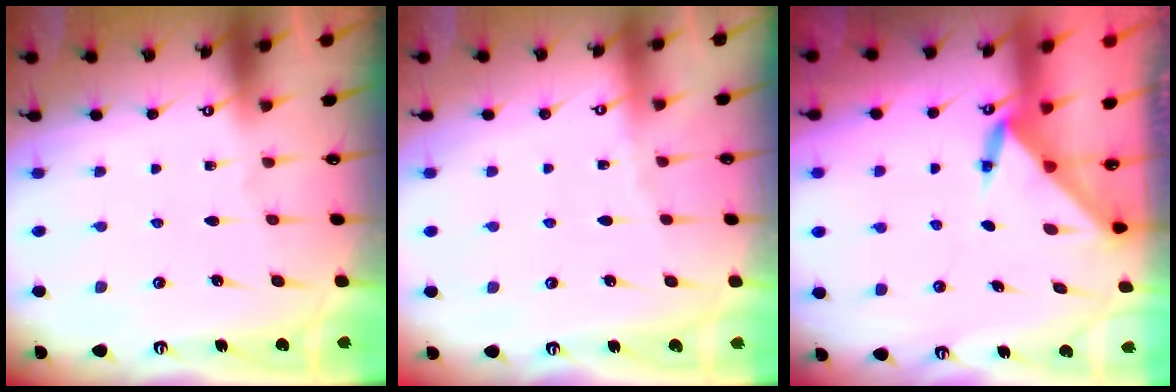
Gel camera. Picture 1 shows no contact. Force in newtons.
{"total": 1.6, "press": 1.6, "slide": 0.4}
{"total": 3.4, "press": 3.4, "slide": 0.4}